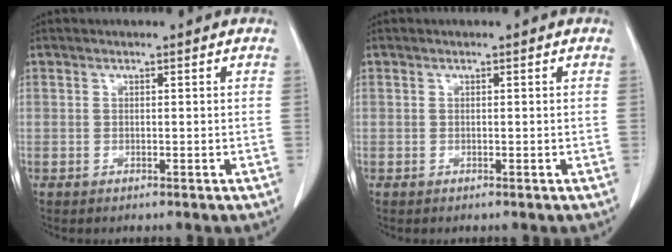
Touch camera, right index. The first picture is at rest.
{"total": 0.0}